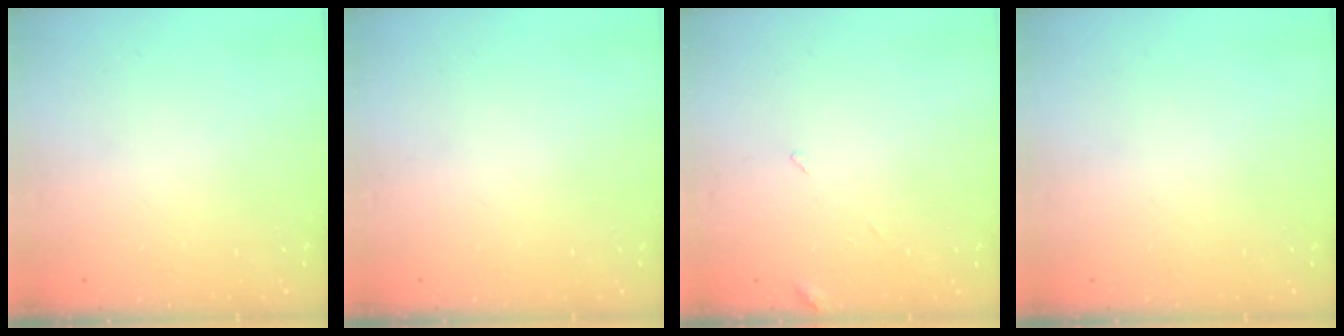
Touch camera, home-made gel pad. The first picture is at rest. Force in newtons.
{"total": 0.0}
{"total": 3.6, "press": 3.6, "slide": 0.4}
{"total": 0.0}